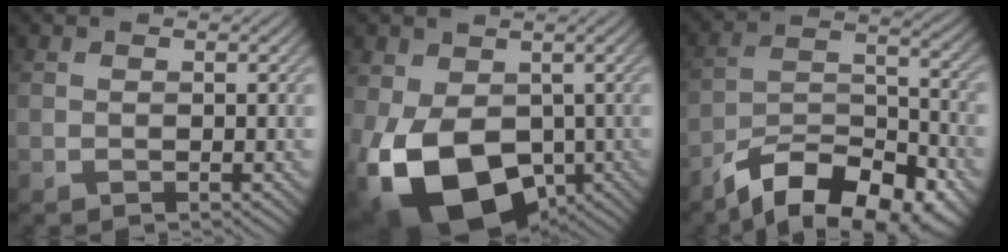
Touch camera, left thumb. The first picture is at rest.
{"total": 16.3, "force": [-4.3, 10.5, 11.8], "torque": [-0.242, -0.038, -0.061]}
{"total": 13.2, "force": [-9.6, 4.9, 7.5], "torque": [-0.140, -0.008, -0.167]}